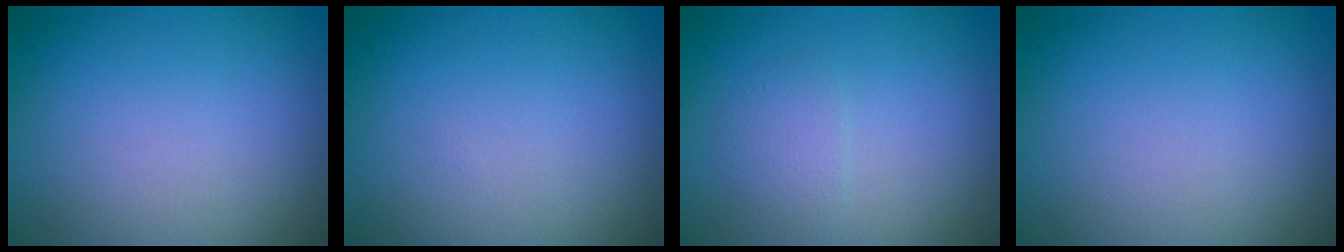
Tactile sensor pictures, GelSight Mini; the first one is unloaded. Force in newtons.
{"total": 0.0}
{"total": 1.4, "press": 1.4, "slide": 0.0}
{"total": 0.0}